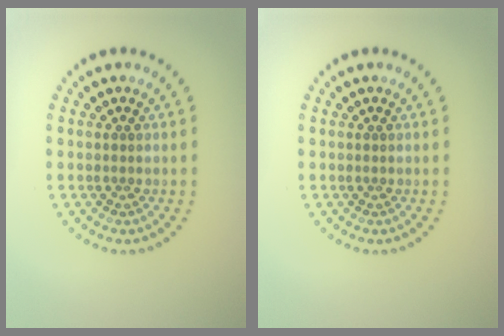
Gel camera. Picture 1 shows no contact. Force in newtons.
{"total": 0.0}